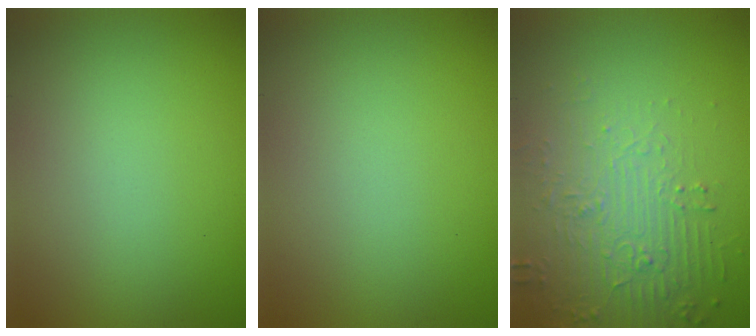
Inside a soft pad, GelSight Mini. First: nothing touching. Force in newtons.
{"total": 0.0}
{"total": 4.9, "press": 3.6, "slide": 3.4}